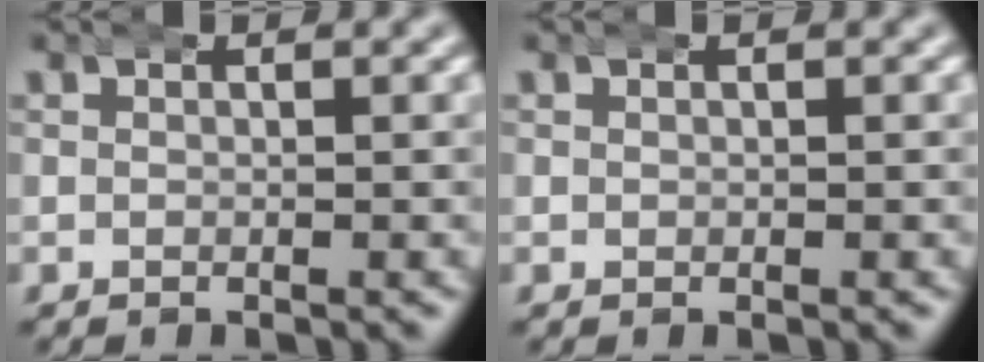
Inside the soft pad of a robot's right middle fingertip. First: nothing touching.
{"total": 0.0}